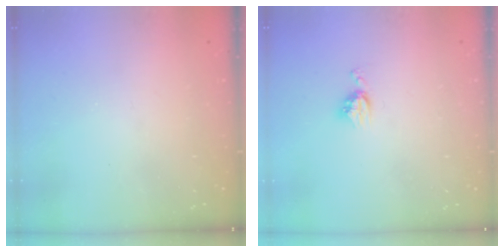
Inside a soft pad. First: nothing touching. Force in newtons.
{"total": 4.6, "press": 4.6, "slide": 0.4}